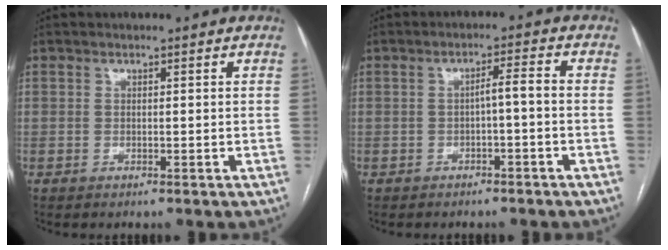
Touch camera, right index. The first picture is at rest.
{"total": 2.8, "force": [-0.9, 0.2, 2.7], "torque": [-0.041, 0.011, -0.014]}